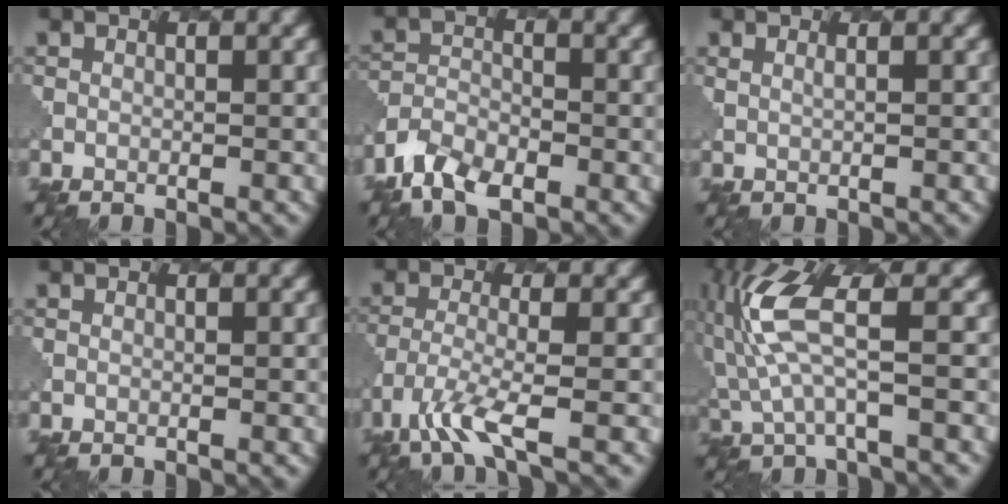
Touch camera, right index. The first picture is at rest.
{"total": 4.8, "force": [-3.5, 2.3, 2.3], "torque": [-0.046, -0.007, -0.072]}
{"total": 1.2, "force": [0.9, 0.4, 0.7], "torque": [-0.008, -0.003, 0.010]}
{"total": 0.0}
{"total": 4.1, "force": [-2.5, 0.7, 3.2], "torque": [-0.071, -0.013, -0.056]}
{"total": 6.3, "force": [0.5, 1.8, 6.0], "torque": [-0.147, 0.010, 0.012]}